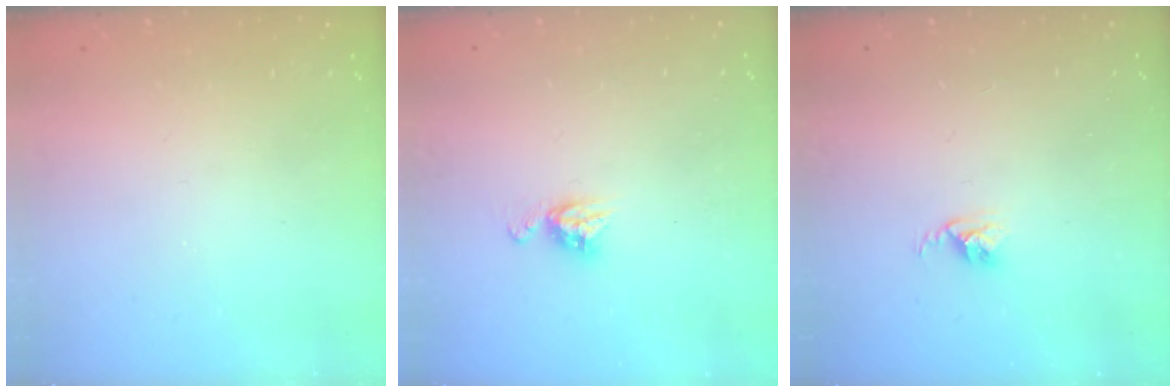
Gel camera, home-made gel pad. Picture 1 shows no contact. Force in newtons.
{"total": 6.0, "press": 6.0, "slide": 0.4}
{"total": 2.8, "press": 2.7, "slide": 0.4}